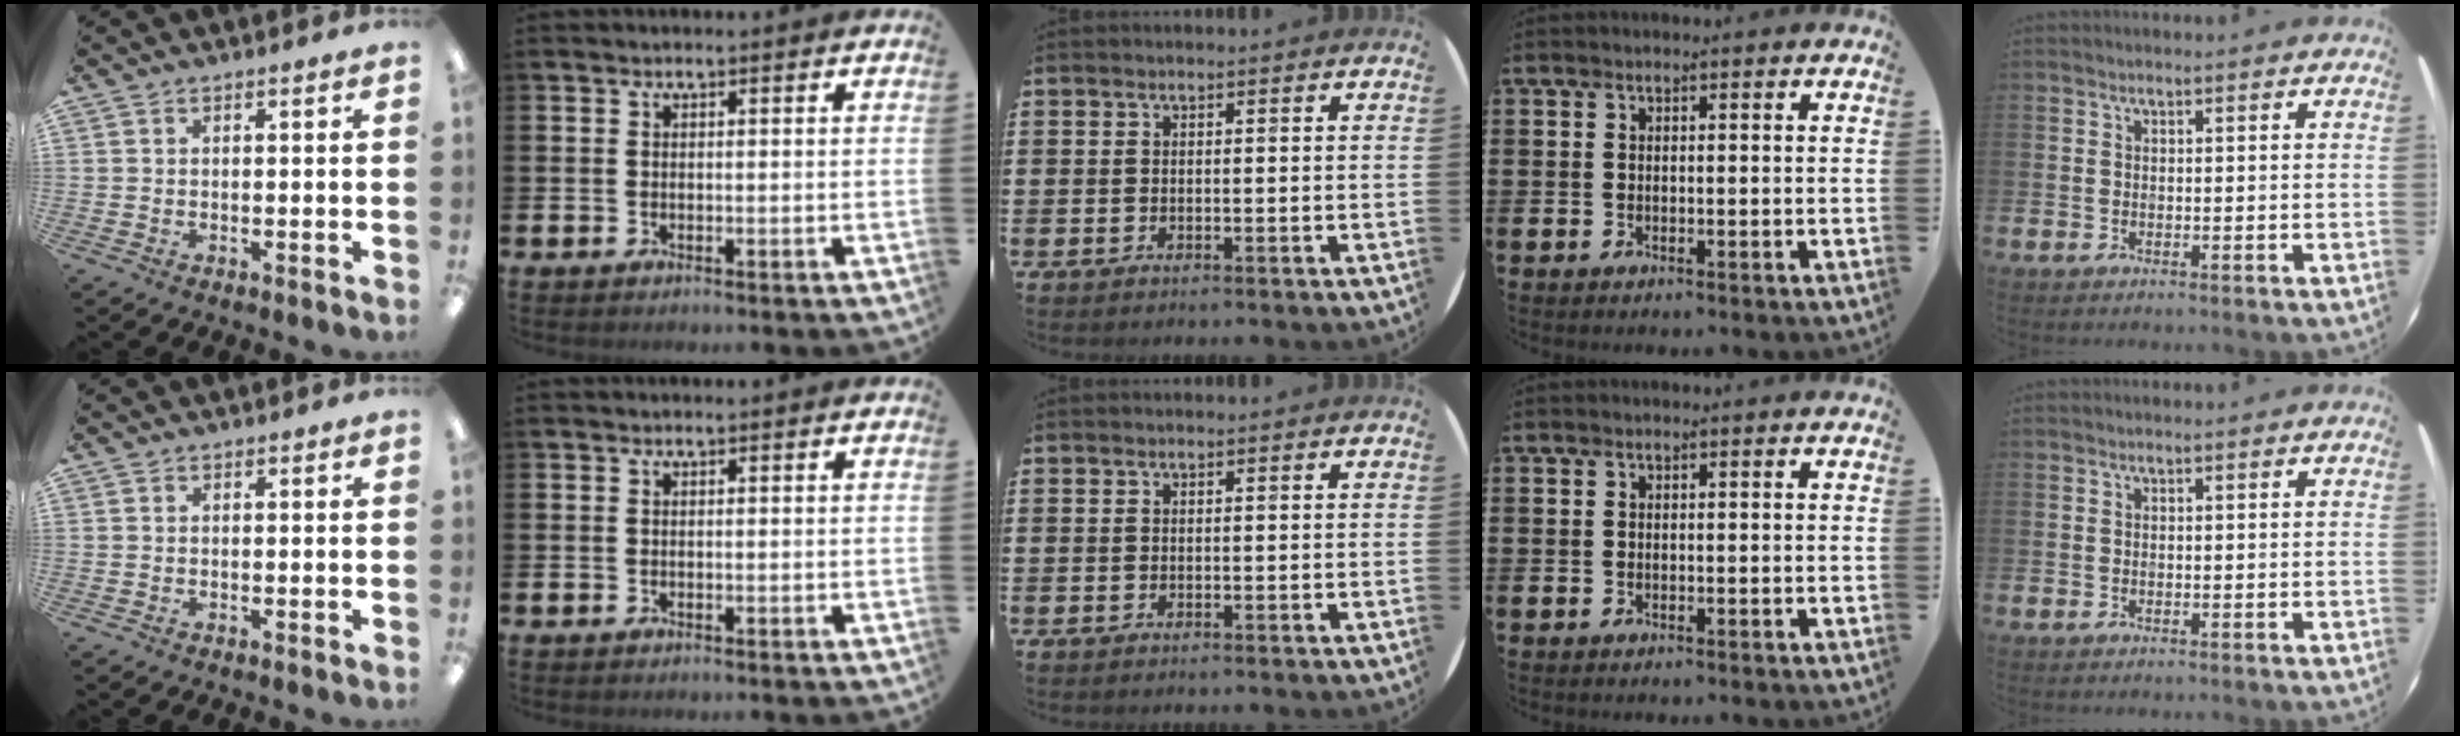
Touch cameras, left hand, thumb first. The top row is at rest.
{}